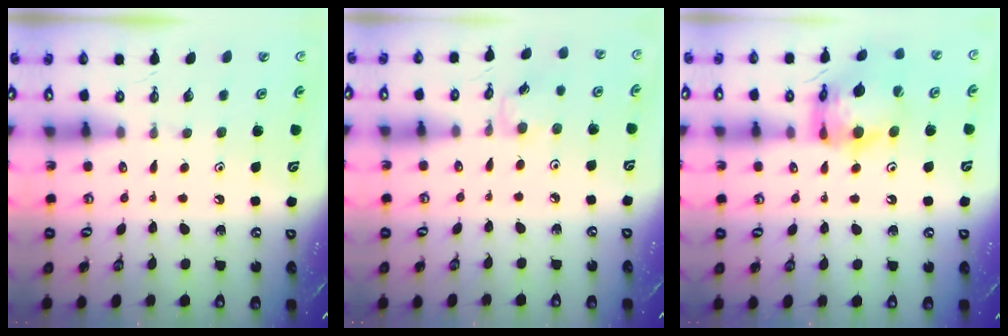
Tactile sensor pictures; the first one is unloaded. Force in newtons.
{"total": 2.9, "press": 2.9, "slide": 0.4}
{"total": 13.7, "press": 13.6, "slide": 1.7}